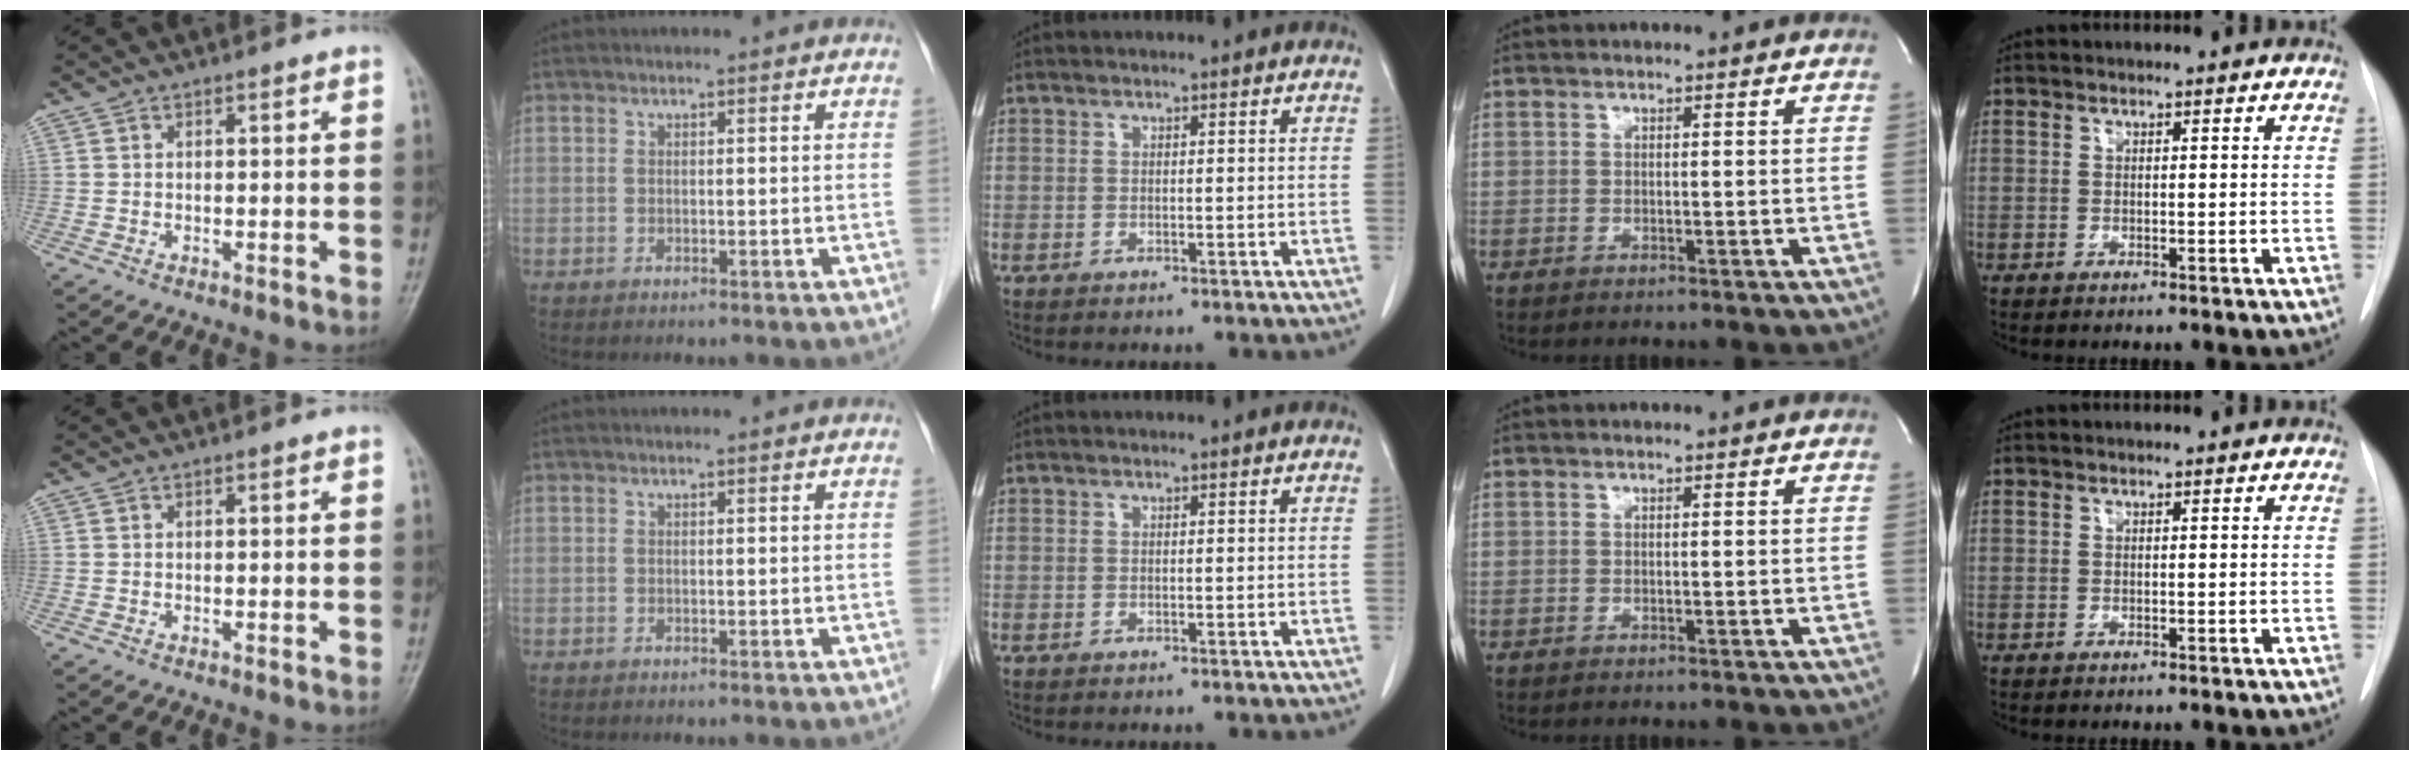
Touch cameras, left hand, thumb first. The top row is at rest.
{}